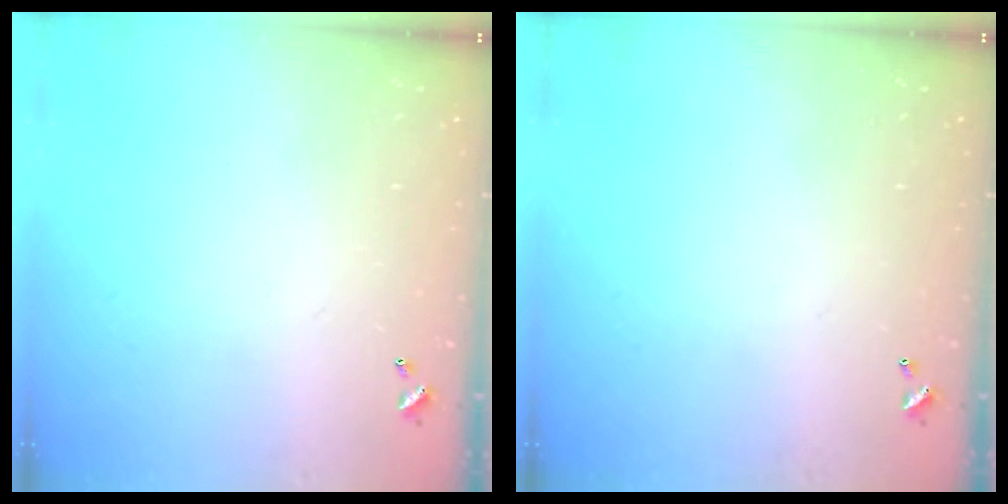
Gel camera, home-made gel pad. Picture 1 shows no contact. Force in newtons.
{"total": 0.0}